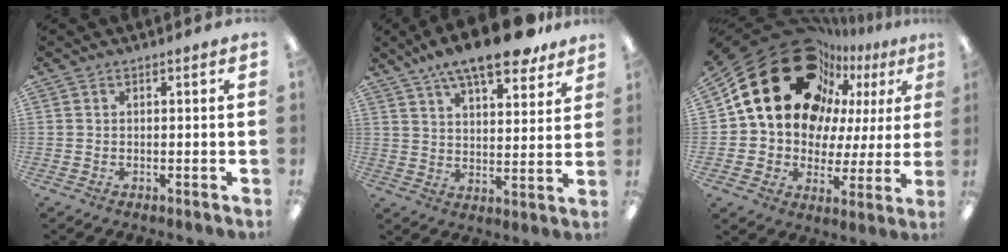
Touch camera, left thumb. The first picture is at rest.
{"total": 13.9, "force": [11.0, 3.7, 7.7], "torque": [-0.127, -0.058, 0.188]}
{"total": 25.2, "force": [13.7, 16.7, 13.1], "torque": [-0.216, -0.081, 0.261]}